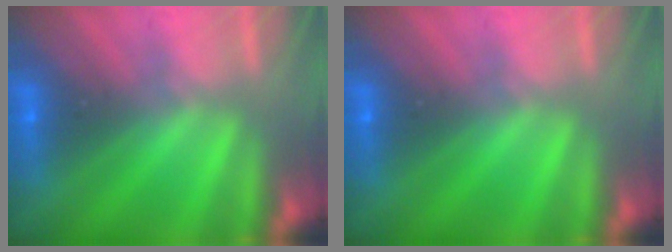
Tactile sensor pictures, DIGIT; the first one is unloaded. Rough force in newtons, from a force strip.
{"total": 0.0}